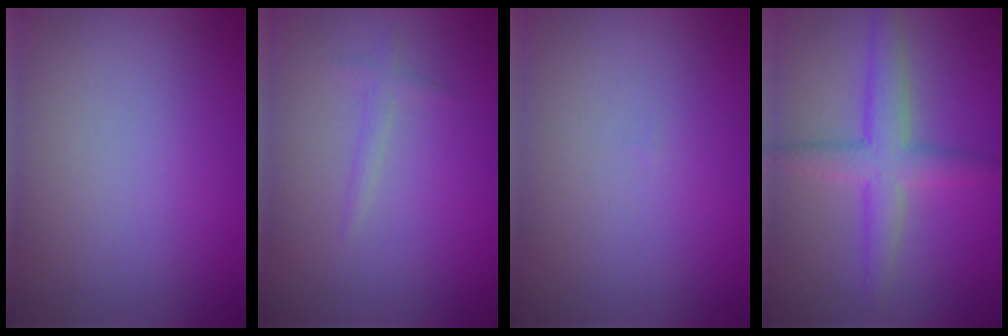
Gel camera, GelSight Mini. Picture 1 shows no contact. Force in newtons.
{"total": 0.9, "press": 0.9, "slide": 0.0}
{"total": 0.0}
{"total": 4.1, "press": 4.1, "slide": 0.1}